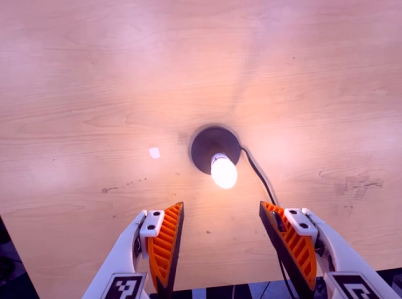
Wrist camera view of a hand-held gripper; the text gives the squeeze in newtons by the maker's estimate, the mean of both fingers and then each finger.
{"total": 0.0}